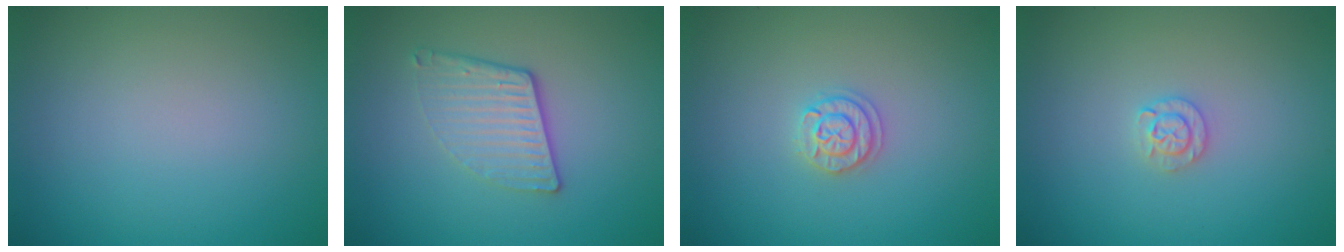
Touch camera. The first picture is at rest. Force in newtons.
{"total": 3.3, "press": 2.6, "slide": 1.9}
{"total": 1.8, "press": 1.8, "slide": 0.3}
{"total": 1.5, "press": 1.5, "slide": 0.1}